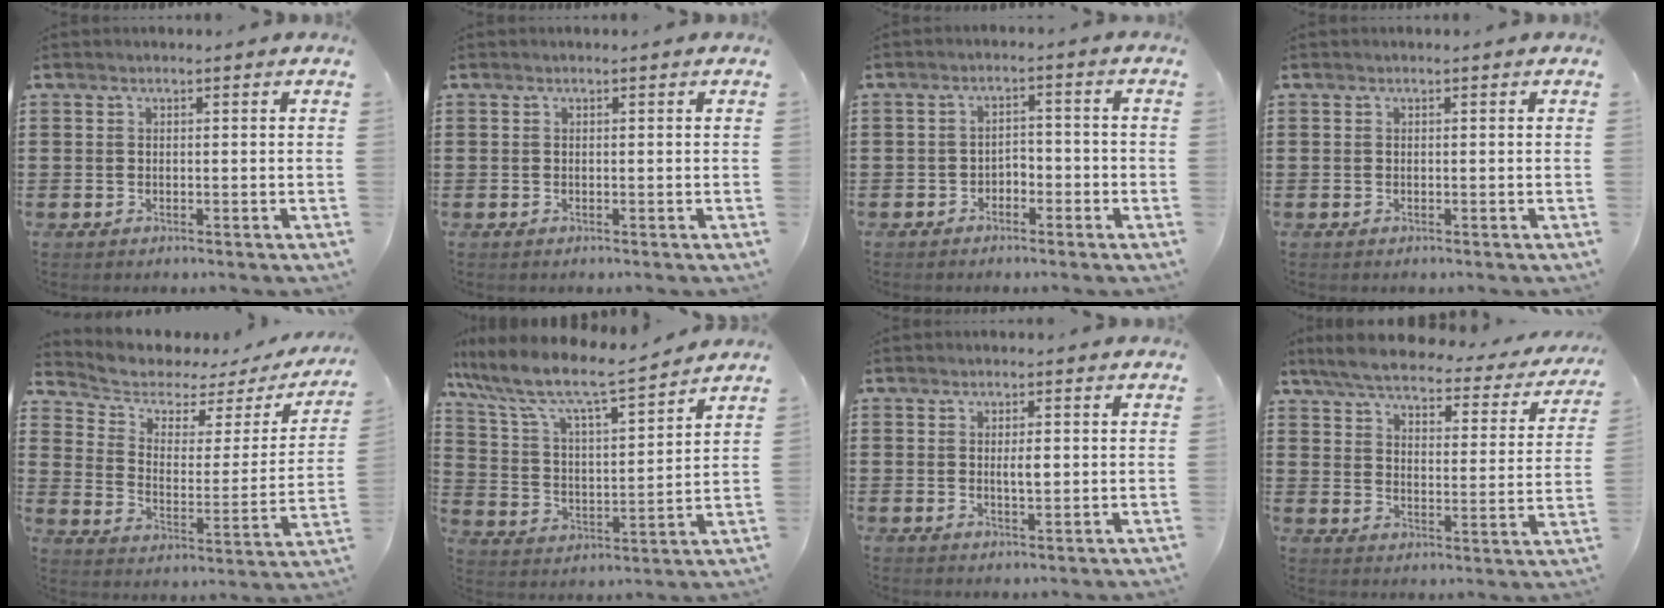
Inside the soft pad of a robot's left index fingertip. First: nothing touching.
{"total": 0.0}
{"total": 2.6, "force": [-2.4, 1.1, 0.4], "torque": [-0.015, 0.004, -0.053]}
{"total": 0.0}
{"total": 4.2, "force": [3.3, 2.2, 1.0], "torque": [-0.050, -0.024, 0.050]}
{"total": 7.9, "force": [6.6, 1.3, 4.2], "torque": [-0.111, -0.042, 0.107]}
{"total": 2.3, "force": [0.2, 0.8, 2.2], "torque": [-0.035, -0.002, -0.001]}
{"total": 5.2, "force": [4.7, 1.1, 1.9], "torque": [-0.063, -0.025, 0.078]}